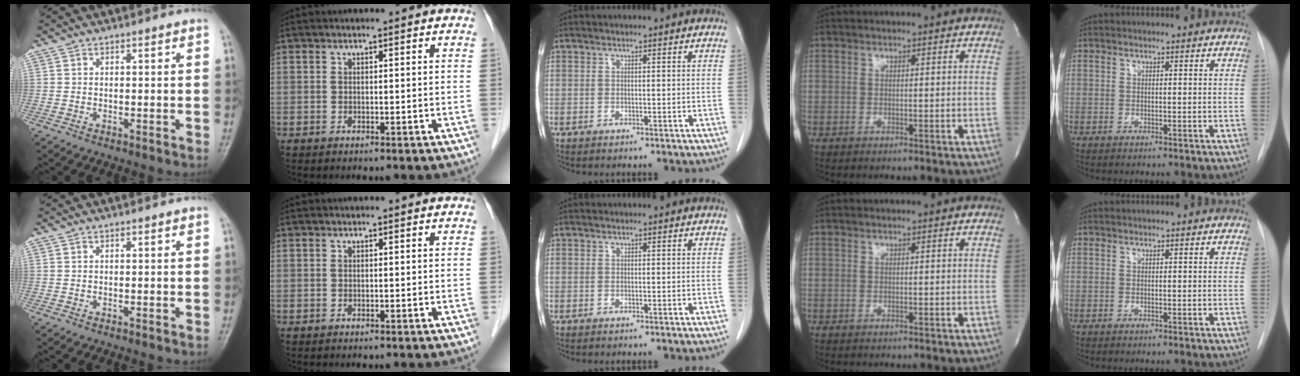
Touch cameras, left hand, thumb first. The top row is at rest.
{}